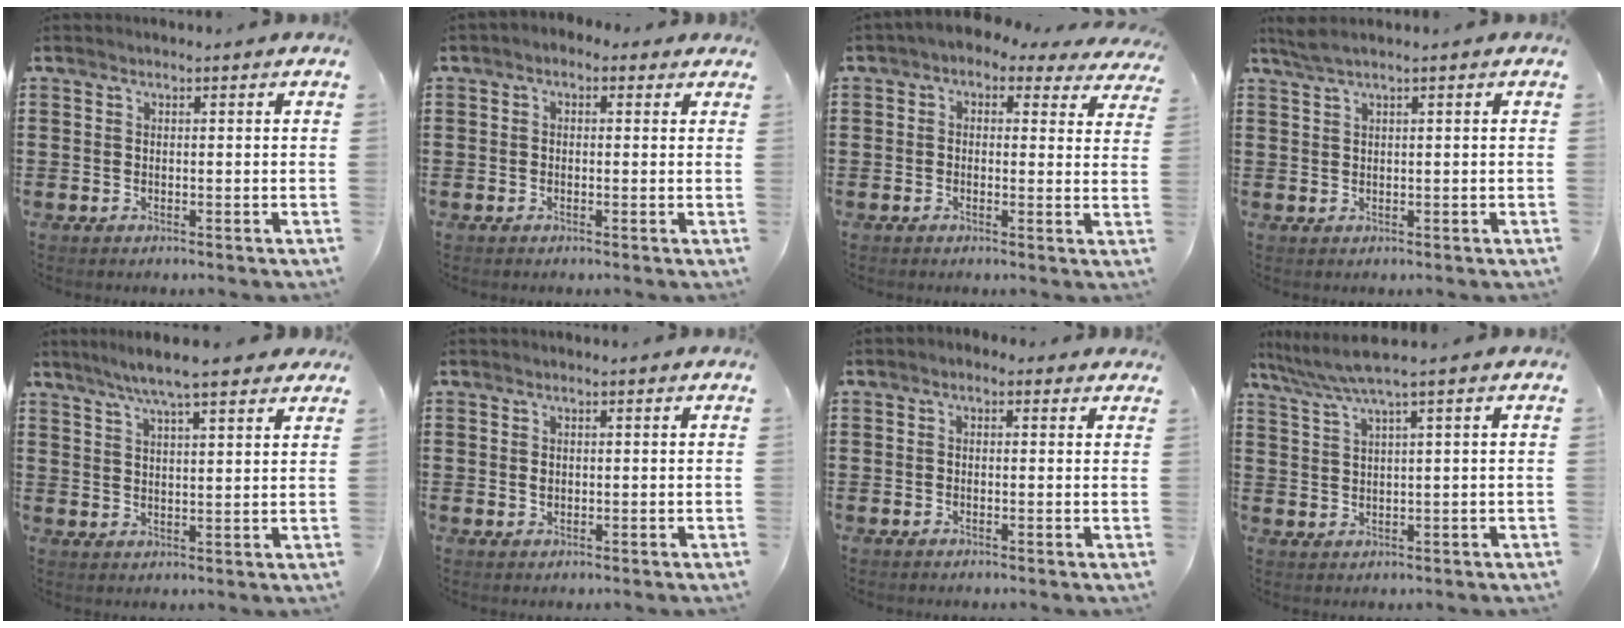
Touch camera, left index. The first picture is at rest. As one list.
[{"total": 1.2, "force": [-0.3, 0.9, 0.8], "torque": [-0.016, 0.004, -0.008]}, {"total": 1.7, "force": [0.4, 1.2, 1.1], "torque": [-0.027, 0.000, 0.001]}, {"total": 1.6, "force": [0.9, -0.1, 1.4], "torque": [-0.028, -0.002, 0.017]}, {"total": 7.0, "force": [5.6, 0.6, 4.2], "torque": [-0.094, -0.006, 0.099]}, {"total": 1.0, "force": [0.2, 0.8, 0.6], "torque": [-0.015, 0.004, 0.003]}, {"total": 0.8, "force": [-0.1, 0.6, 0.5], "torque": [-0.012, 0.003, -0.002]}, {"total": 4.3, "force": [2.6, -0.5, 3.3], "torque": [-0.080, -0.012, 0.041]}]